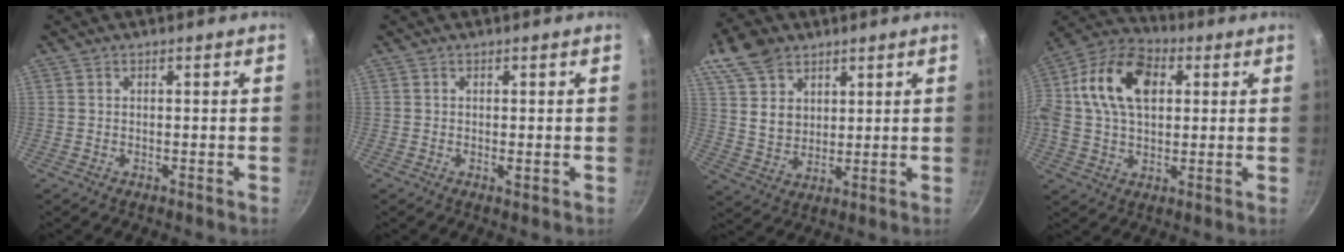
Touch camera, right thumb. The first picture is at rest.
{"total": 0.8, "force": [-0.1, 0.3, 0.7], "torque": [-0.012, -0.002, -0.001]}
{"total": 11.8, "force": [6.6, 8.2, 5.3], "torque": [-0.073, -0.020, 0.127]}
{"total": 17.0, "force": [3.7, 11.4, 12.2], "torque": [-0.208, 0.022, 0.045]}